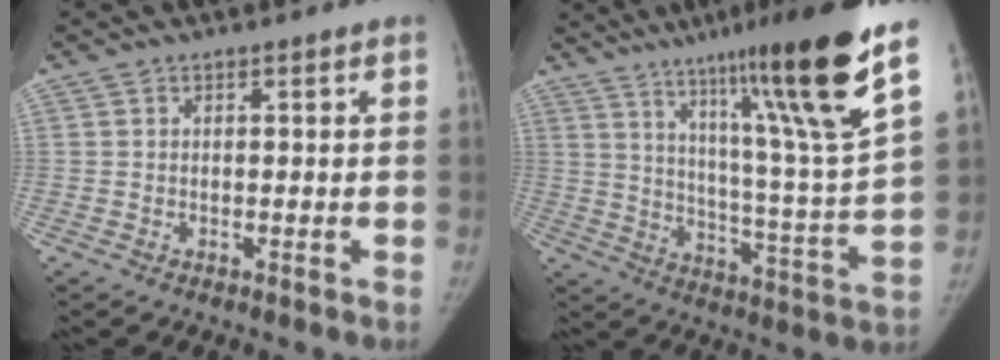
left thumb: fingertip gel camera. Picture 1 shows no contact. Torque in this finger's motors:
{"motor_torque": [1.37, -0.36, 1.60, -1.17, 0.43]}